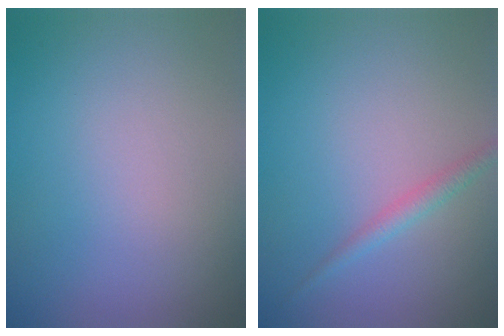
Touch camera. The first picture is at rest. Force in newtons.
{"total": 1.4, "press": 1.4, "slide": 0.0}